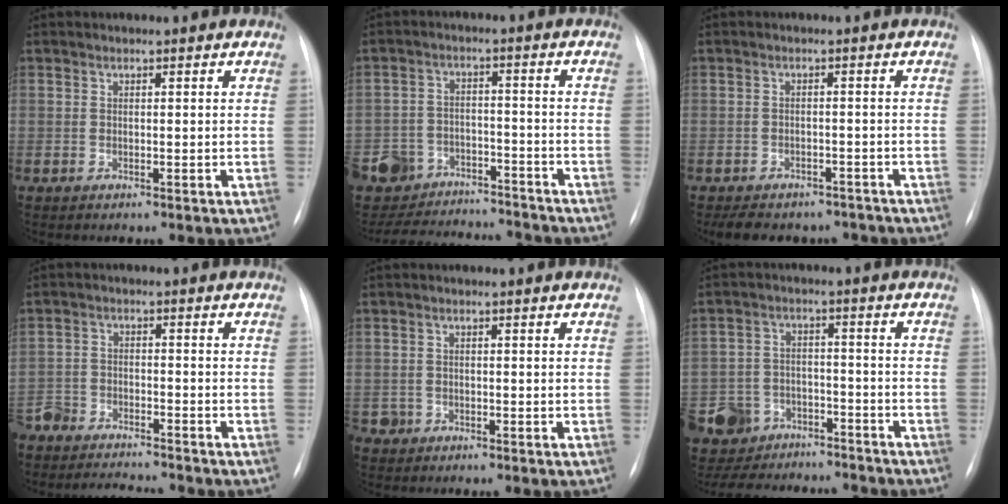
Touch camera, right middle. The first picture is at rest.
{"total": 17.6, "force": [-15.8, 6.9, 3.7], "torque": [-0.095, 0.023, -0.222]}
{"total": 10.6, "force": [-8.9, 5.0, 2.8], "torque": [-0.045, 0.007, -0.109]}
{"total": 12.4, "force": [-11.7, 2.2, 3.6], "torque": [-0.068, -0.001, -0.185]}
{"total": 1.3, "force": [-0.9, 1.0, -0.2], "torque": [0.001, 0.006, -0.017]}
{"total": 17.5, "force": [-14.1, 9.7, 4.0], "torque": [-0.108, 0.030, -0.195]}